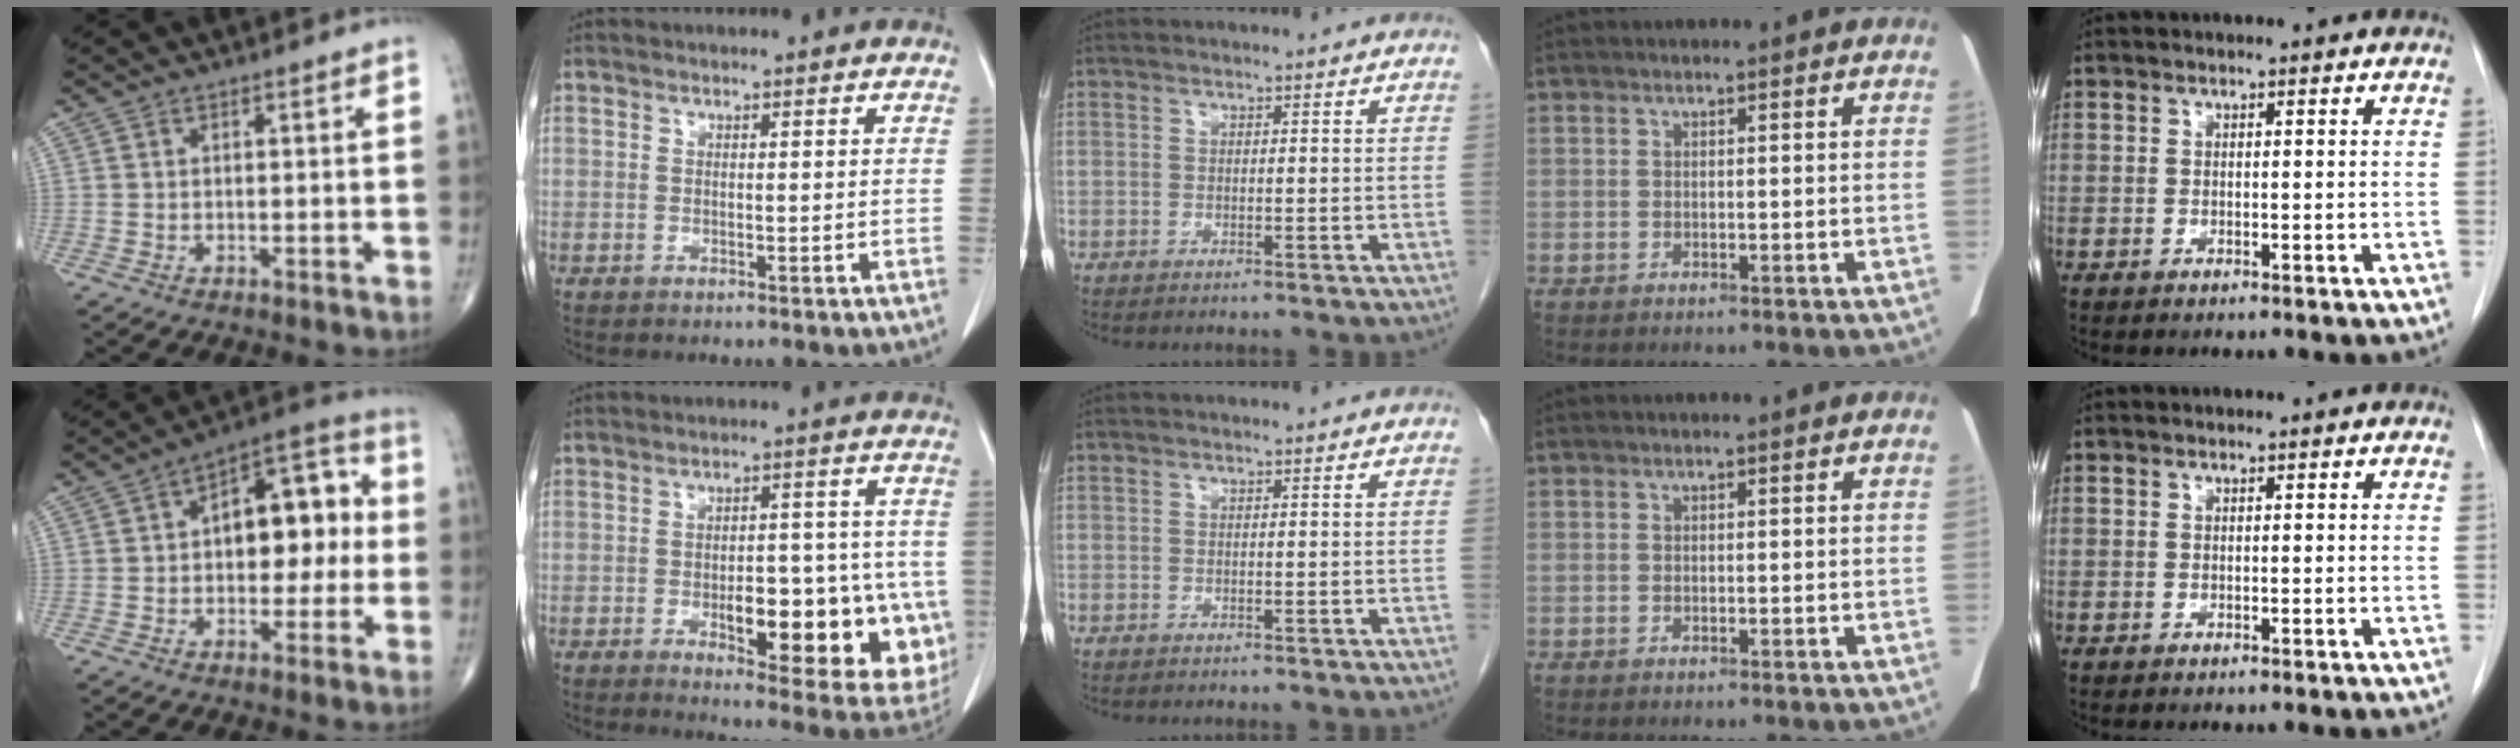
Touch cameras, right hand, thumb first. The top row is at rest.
{"thumb": {"total": 14.2, "force": [0.7, 8.0, 11.7], "torque": [-0.125, 0.042, 0.002]}, "index": {"total": 17.3, "force": [-4.7, 6.1, 15.5], "torque": [-0.122, 0.018, -0.037]}}